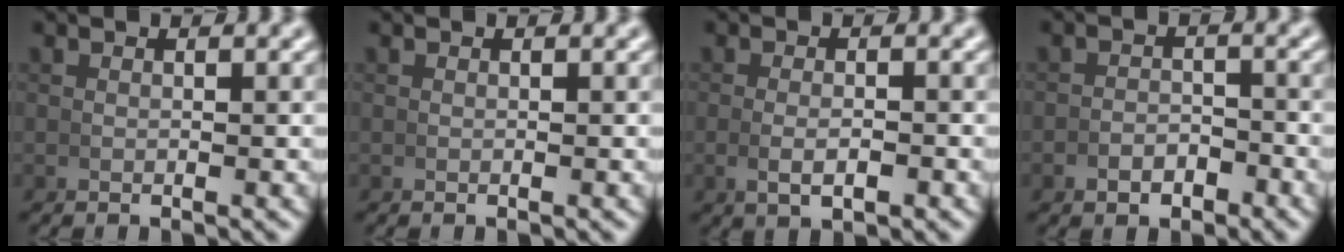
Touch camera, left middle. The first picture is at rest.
{"total": 0.0}
{"total": 2.0, "force": [-0.6, 0.8, 1.7], "torque": [-0.037, -0.005, -0.004]}
{"total": 2.3, "force": [-1.9, 1.3, 0.5], "torque": [0.001, -0.002, -0.035]}